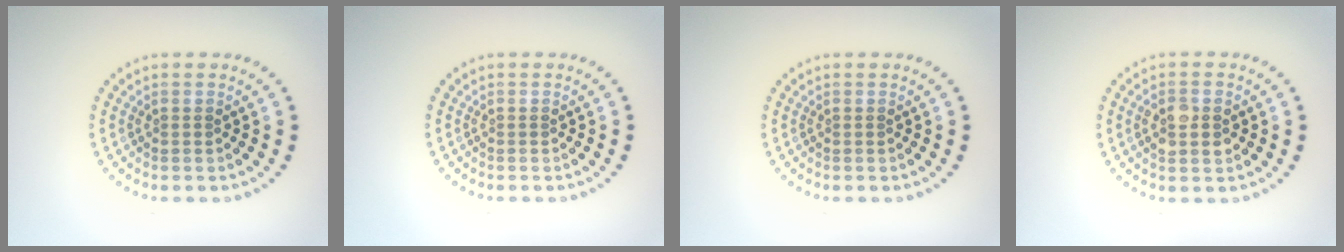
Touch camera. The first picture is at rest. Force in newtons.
{"total": 0.0}
{"total": 0.0}
{"total": 2.7, "press": 2.7, "slide": 0.2}